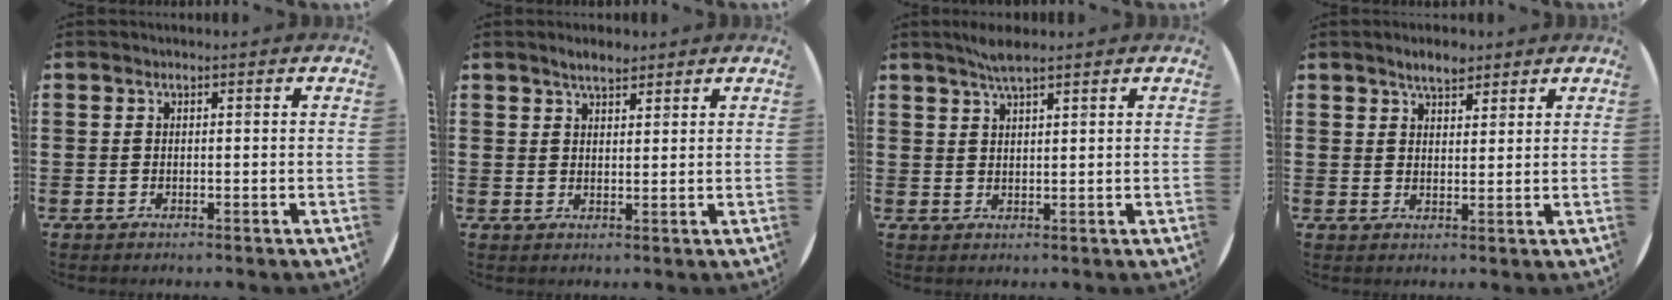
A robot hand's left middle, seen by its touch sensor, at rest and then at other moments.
{"total": 2.7, "force": [2.4, 0.8, 1.0], "torque": [-0.023, 0.005, 0.044]}
{"total": 3.1, "force": [2.6, 0.3, 1.7], "torque": [-0.036, 0.004, 0.048]}
{"total": 3.5, "force": [3.0, 1.3, 1.3], "torque": [-0.022, -0.001, 0.053]}